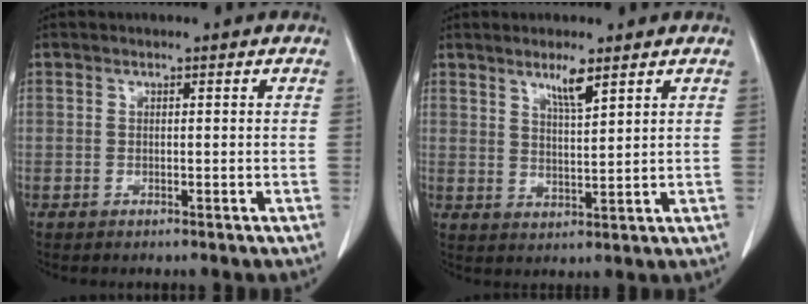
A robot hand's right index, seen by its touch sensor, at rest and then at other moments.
{"total": 4.5, "force": [3.0, 0.5, 3.3], "torque": [-0.061, -0.006, 0.056]}